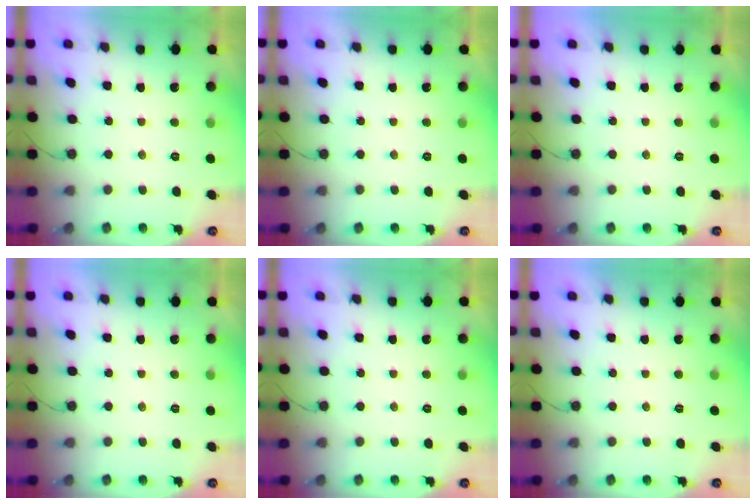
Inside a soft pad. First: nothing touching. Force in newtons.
{"total": 0.0}
{"total": 1.6, "press": 1.6, "slide": 0.0}
{"total": 2.0, "press": 2.0, "slide": 0.1}
{"total": 0.0}
{"total": 1.8, "press": 1.8, "slide": 0.1}